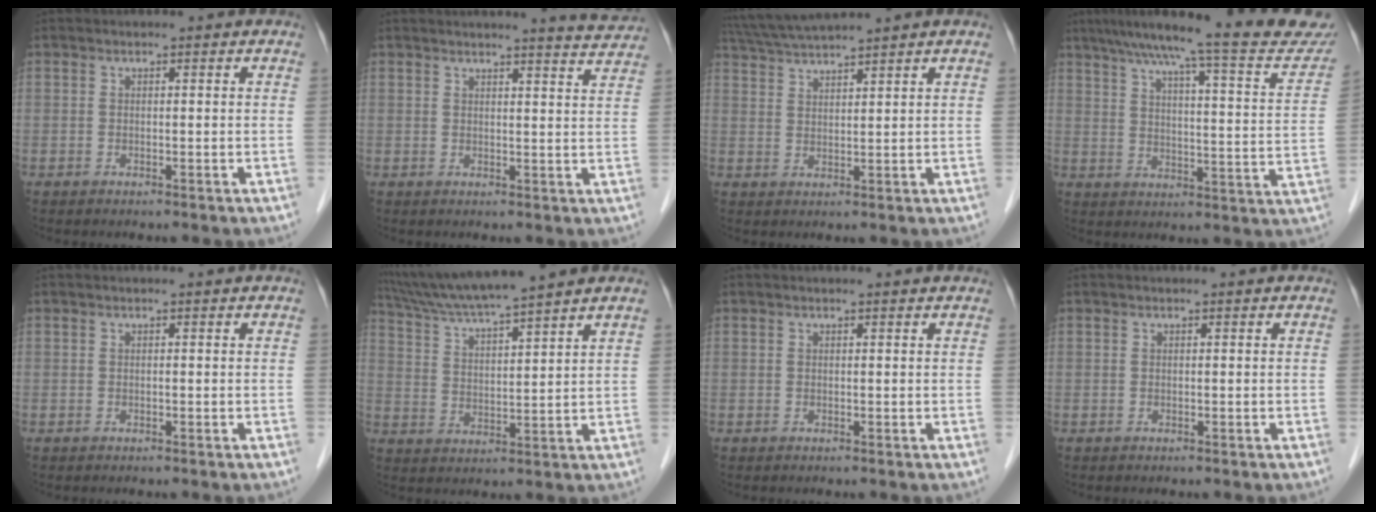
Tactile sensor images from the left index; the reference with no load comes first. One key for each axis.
{"total": 5.8, "fx": 5.7, "fy": -0.5, "fz": 1.1, "tx": -0.021, "ty": -0.019, "tz": 0.053}
{"total": 7.4, "fx": 6.7, "fy": -1.4, "fz": 2.8, "tx": -0.057, "ty": 0.024, "tz": 0.124}
{"total": 22.9, "fx": 19.9, "fy": 1.7, "fz": 11.3, "tx": -0.166, "ty": -0.018, "tz": 0.253}
{"total": 0.0}
{"total": 12.2, "fx": 10.8, "fy": -1.5, "fz": 5.6, "tx": -0.104, "ty": 0.016, "tz": 0.186}
{"total": 1.1, "fx": 1.0, "fy": -0.1, "fz": 0.3, "tx": -0.012, "ty": 0.005, "tz": 0.013}
{"total": 0.0}